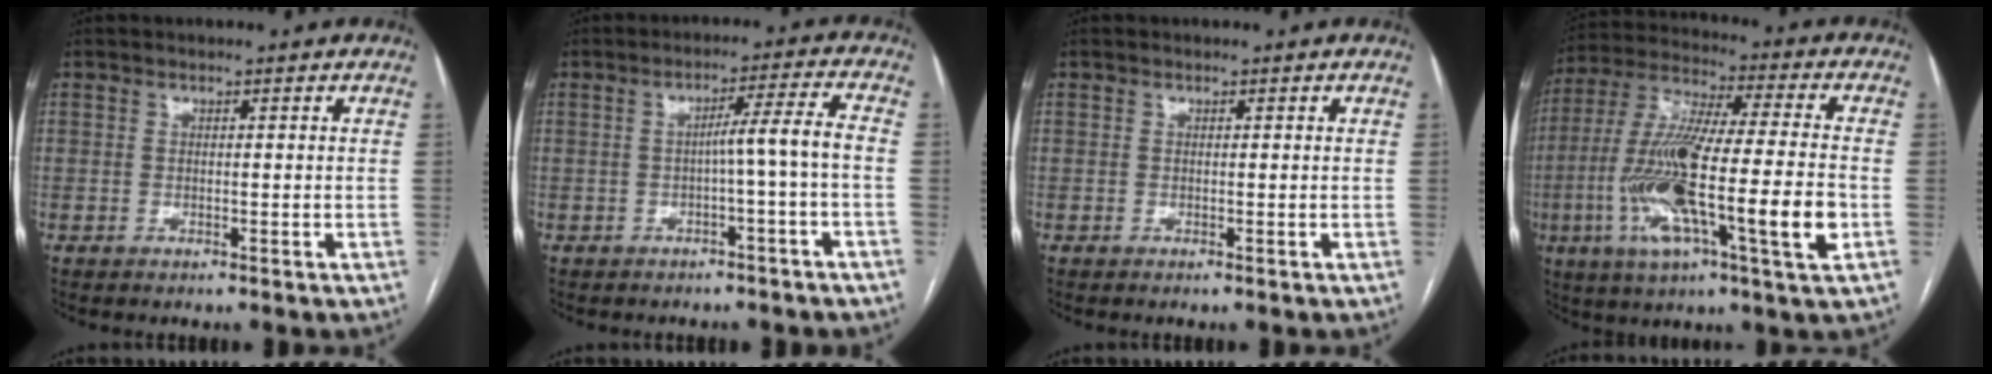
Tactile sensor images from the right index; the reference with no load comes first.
{"total": 5.0, "force": [-1.3, -1.1, 4.7], "torque": [-0.072, 0.014, -0.018]}
{"total": 0.0}
{"total": 20.4, "force": [-5.1, 1.7, 19.7], "torque": [-0.372, -0.014, -0.090]}